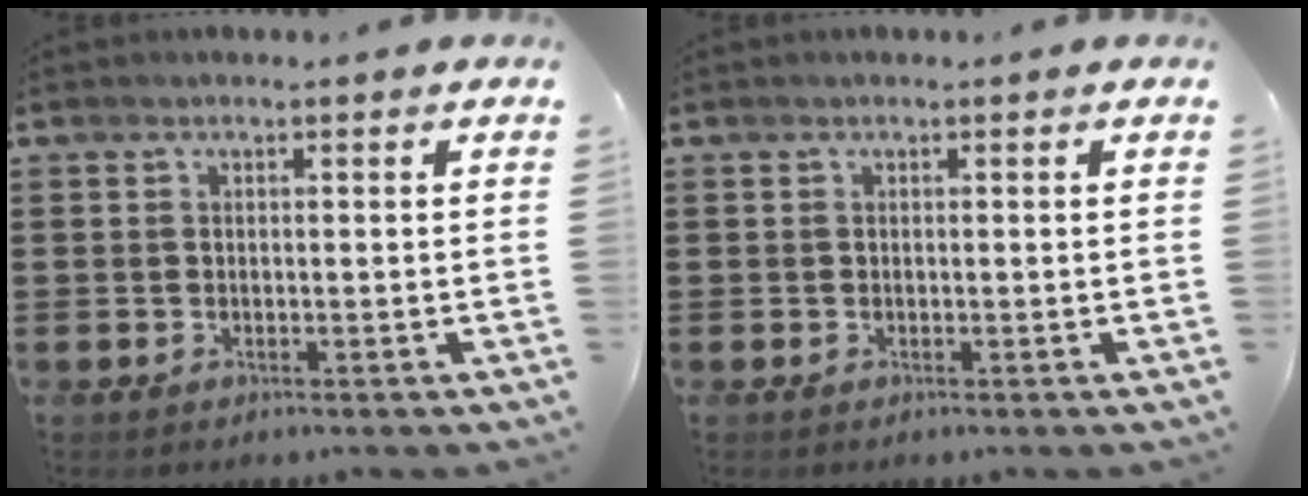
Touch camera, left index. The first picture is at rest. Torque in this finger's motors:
{"motor_torque": [-0.01, 0.21, 0.00, -0.01]}